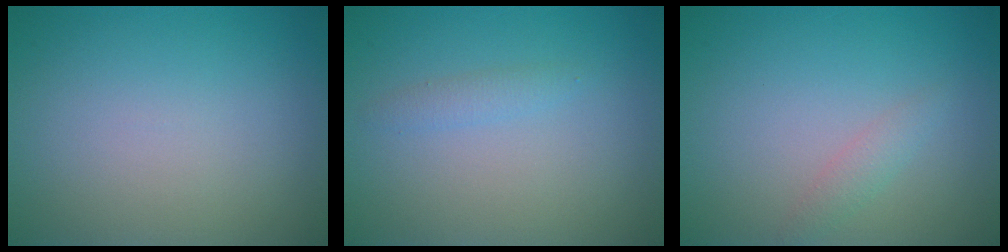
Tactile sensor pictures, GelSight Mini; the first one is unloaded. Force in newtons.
{"total": 1.0, "press": 1.0, "slide": 0.0}
{"total": 1.2, "press": 1.2, "slide": 0.1}